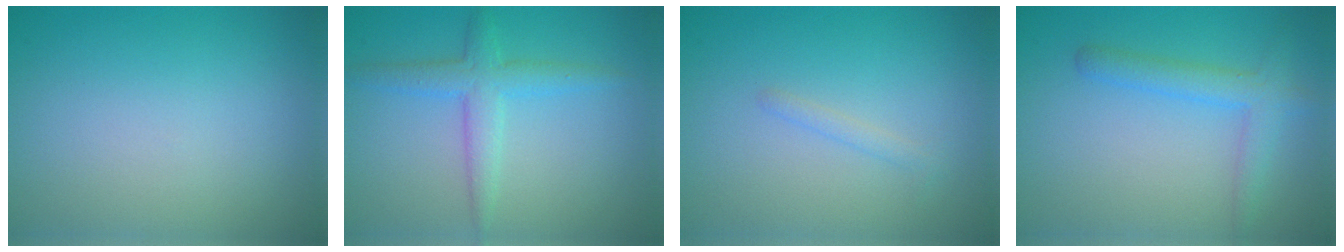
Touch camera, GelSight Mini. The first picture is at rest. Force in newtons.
{"total": 3.0, "press": 3.0, "slide": 0.1}
{"total": 0.9, "press": 0.9, "slide": 0.1}
{"total": 2.7, "press": 2.7, "slide": 0.1}